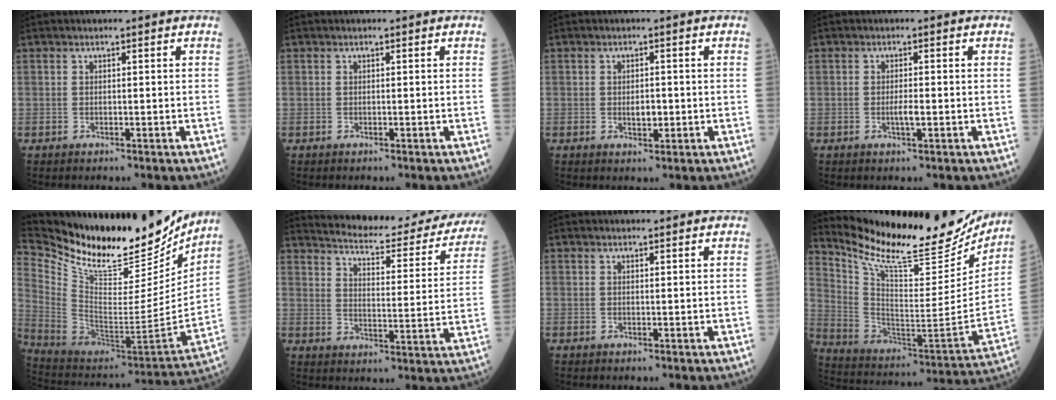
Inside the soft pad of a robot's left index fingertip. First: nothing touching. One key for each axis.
{"total": 0.0}
{"total": 2.1, "fx": -0.3, "fy": 1.0, "fz": 1.9, "tx": -0.033, "ty": 0.000, "tz": 0.000}
{"total": 1.7, "fx": -0.5, "fy": 0.1, "fz": 1.6, "tx": -0.033, "ty": -0.001, "tz": -0.007}
{"total": 29.6, "fx": 25.4, "fy": 7.5, "fz": 13.2, "tx": -0.255, "ty": -0.055, "tz": 0.395}
{"total": 24.9, "fx": 23.1, "fy": 4.2, "fz": 8.1, "tx": -0.116, "ty": -0.060, "tz": 0.282}
{"total": 2.2, "fx": 2.1, "fy": 0.2, "fz": 0.5, "tx": -0.010, "ty": 0.011, "tz": 0.026}
{"total": 26.7, "fx": 23.5, "fy": 6.0, "fz": 11.2, "tx": -0.197, "ty": -0.062, "tz": 0.343}